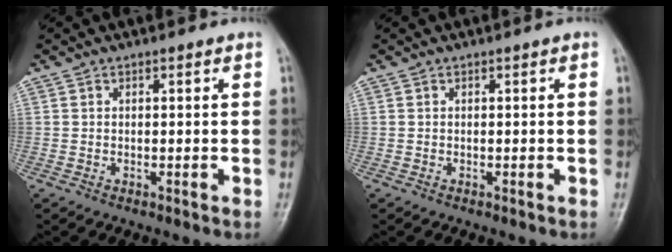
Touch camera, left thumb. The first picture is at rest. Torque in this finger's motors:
{"motor_torque": [0.00, 0.00, -0.05, -0.05, 0.00]}